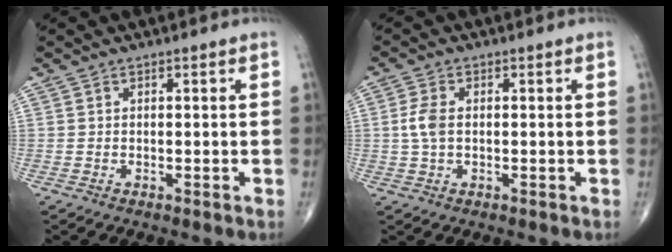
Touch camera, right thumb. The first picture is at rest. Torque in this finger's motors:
{"motor_torque": [-0.27, 0.06, 0.49, -0.16, 0.04]}